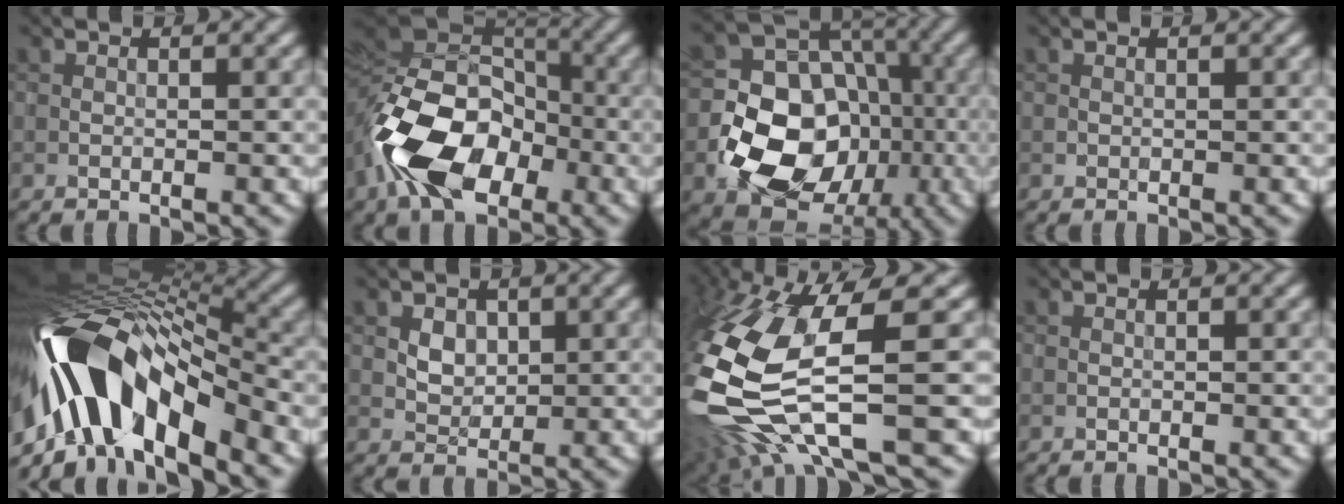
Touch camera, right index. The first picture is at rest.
{"total": 12.2, "force": [-4.8, 7.8, 8.1], "torque": [-0.163, -0.007, -0.098]}
{"total": 12.2, "force": [-4.0, 9.1, 7.0], "torque": [-0.111, -0.001, -0.074]}
{"total": 0.0}
{"total": 14.1, "force": [-5.4, 6.3, 11.4], "torque": [-0.201, 0.018, -0.096]}
{"total": 2.1, "force": [1.0, 1.7, 0.8], "torque": [-0.015, 0.006, 0.020]}
{"total": 14.2, "force": [-1.6, 5.5, 13.0], "torque": [-0.313, -0.052, 0.000]}
{"total": 0.0}